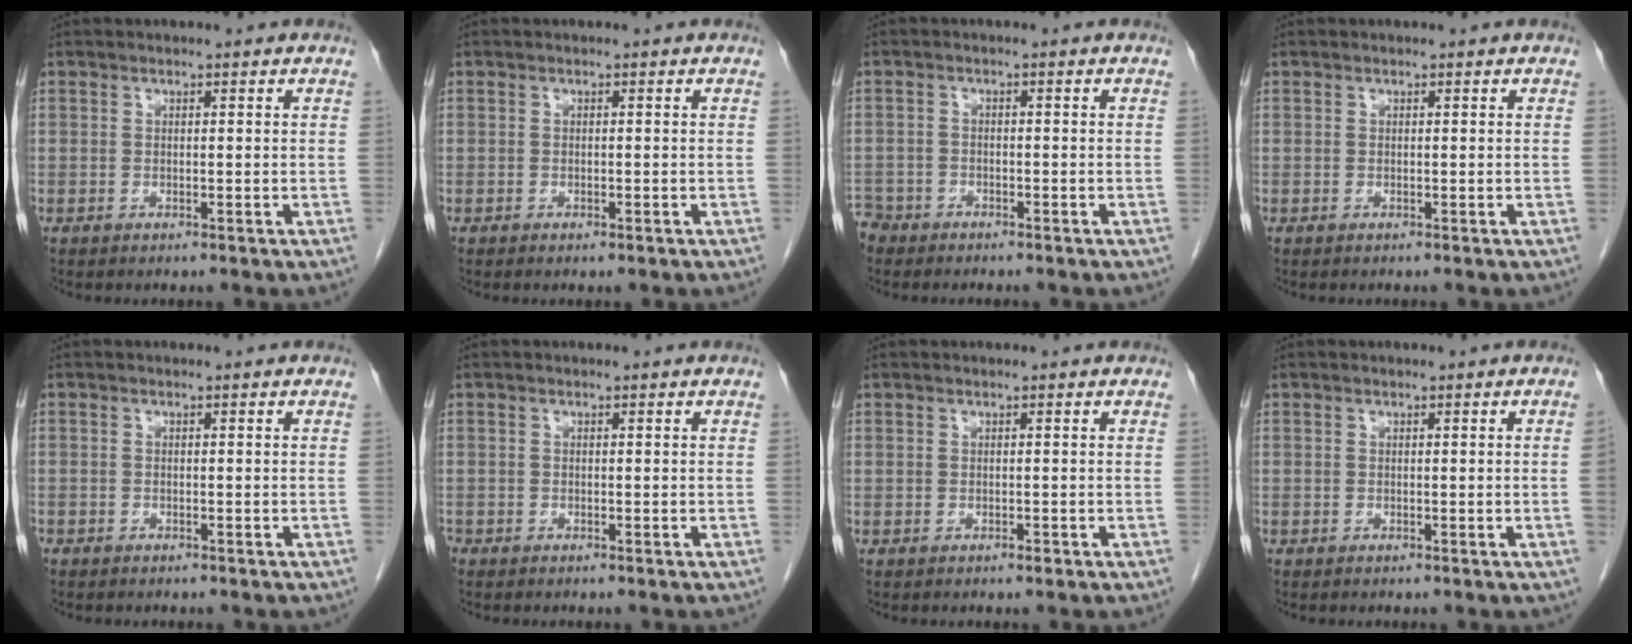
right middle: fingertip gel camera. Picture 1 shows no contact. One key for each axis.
{"total": 0.8, "fx": -0.5, "fy": 0.3, "fz": 0.5, "tx": -0.009, "ty": 0.000, "tz": -0.004}
{"total": 3.7, "fx": -3.2, "fy": 1.9, "fz": -0.2, "tx": 0.000, "ty": 0.001, "tz": -0.065}
{"total": 0.0}
{"total": 0.9, "fx": -0.8, "fy": 0.4, "fz": 0.3, "tx": -0.008, "ty": 0.001, "tz": -0.012}
{"total": 0.7, "fx": -0.6, "fy": 0.4, "fz": 0.1, "tx": -0.008, "ty": 0.001, "tz": -0.014}
{"total": 0.6, "fx": -0.4, "fy": 0.2, "fz": 0.4, "tx": -0.006, "ty": 0.001, "tz": -0.004}
{"total": 0.6, "fx": -0.1, "fy": -0.3, "fz": 0.6, "tx": -0.002, "ty": 0.002, "tz": -0.002}